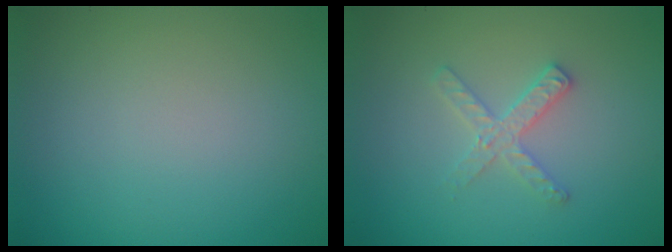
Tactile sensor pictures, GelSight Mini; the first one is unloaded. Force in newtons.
{"total": 2.2, "press": 2.2, "slide": 0.3}